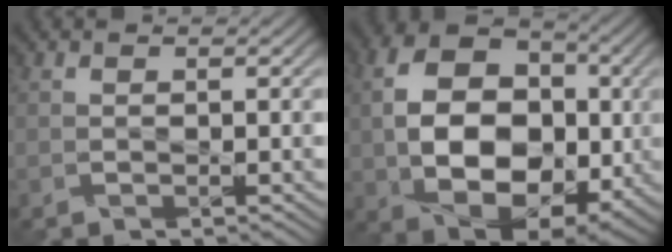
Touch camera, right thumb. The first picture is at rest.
{"total": 14.8, "force": [-0.8, 10.4, 10.5], "torque": [-0.199, -0.005, -0.012]}